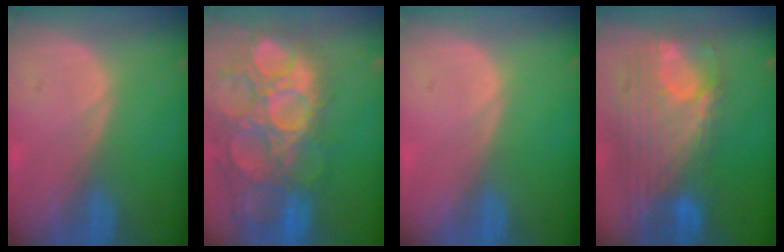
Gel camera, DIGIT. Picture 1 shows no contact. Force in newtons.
{"total": 15.3, "press": 12.6, "slide": 8.7}
{"total": 0.0}
{"total": 12.3, "press": 10.3, "slide": 6.6}